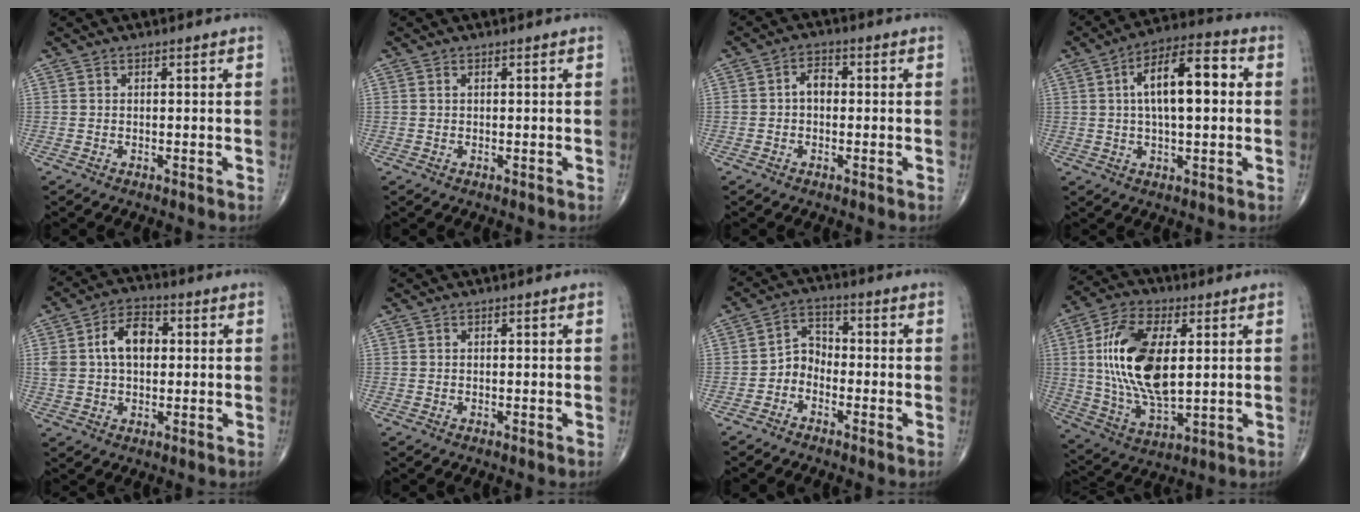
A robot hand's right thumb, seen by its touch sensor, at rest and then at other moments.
{"total": 0.0}
{"total": 3.2, "force": [-0.1, 2.2, 2.4], "torque": [-0.031, 0.016, -0.008]}
{"total": 13.9, "force": [2.1, 5.7, 12.5], "torque": [-0.197, 0.023, 0.027]}
{"total": 9.9, "force": [1.6, 6.3, 7.5], "torque": [-0.125, 0.019, 0.027]}
{"total": 0.0}
{"total": 4.4, "force": [-2.1, 3.2, 2.1], "torque": [-0.018, 0.028, -0.055]}
{"total": 18.4, "force": [2.8, 9.0, 15.9], "torque": [-0.303, -0.013, 0.055]}